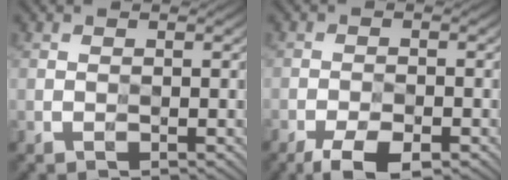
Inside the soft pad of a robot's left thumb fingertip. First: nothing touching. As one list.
[{"total": 5.8, "force": [-4.1, 2.1, 3.6], "torque": [-0.062, -0.010, -0.068]}]